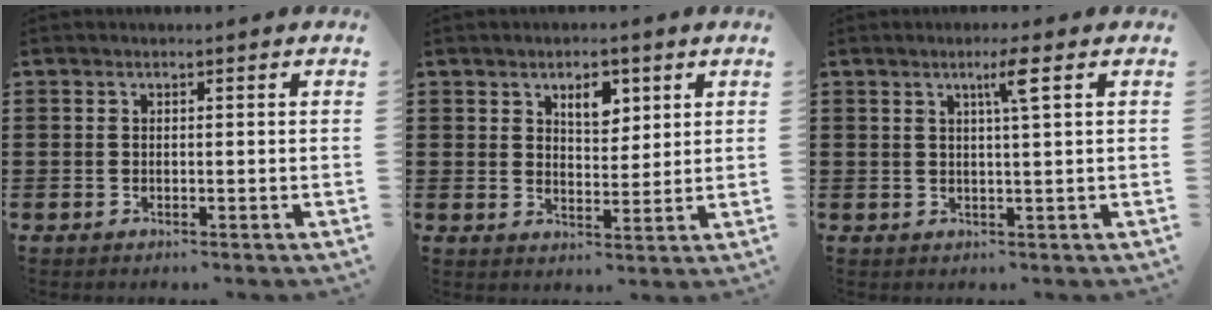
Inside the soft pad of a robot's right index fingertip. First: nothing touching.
{"total": 4.7, "force": [2.7, 2.6, 2.8], "torque": [-0.042, 0.002, 0.042]}
{"total": 3.3, "force": [1.5, -0.4, 3.0], "torque": [-0.052, -0.008, 0.020]}